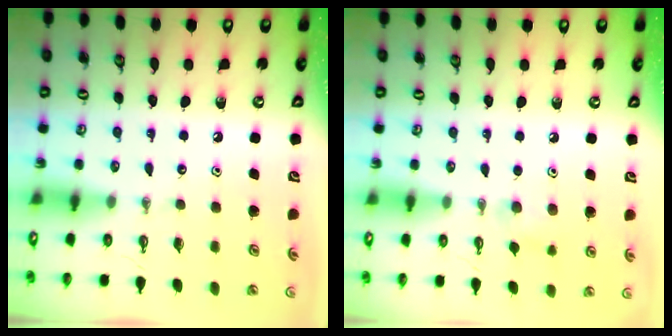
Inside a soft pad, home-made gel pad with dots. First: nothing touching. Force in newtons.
{"total": 6.5, "press": 6.4, "slide": 1.4}